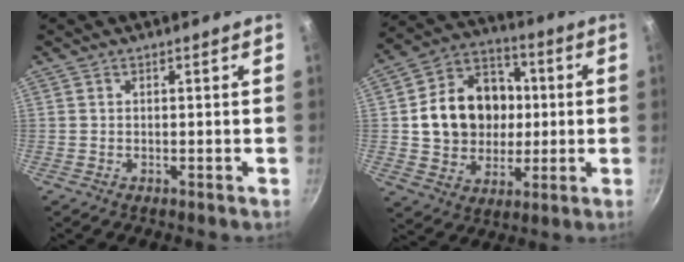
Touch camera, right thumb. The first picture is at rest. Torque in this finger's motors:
{"motor_torque": [0.38, 0.49, 0.42, -0.29, 0.34]}